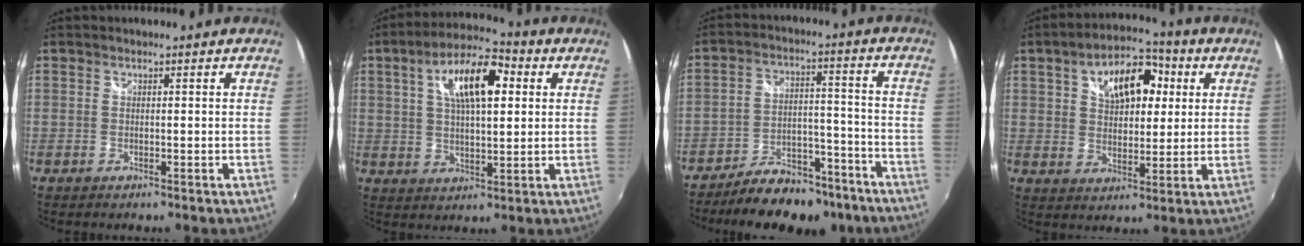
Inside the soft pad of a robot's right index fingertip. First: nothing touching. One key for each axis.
{"total": 13.4, "fx": 4.1, "fy": 5.3, "fz": 11.6, "tx": -0.199, "ty": 0.027, "tz": 0.065}
{"total": 15.5, "fx": -12.2, "fy": 6.8, "fz": 6.7, "tx": -0.125, "ty": 0.015, "tz": -0.164}
{"total": 13.5, "fx": 4.6, "fy": 7.9, "fz": 10.0, "tx": -0.162, "ty": 0.037, "tz": 0.074}